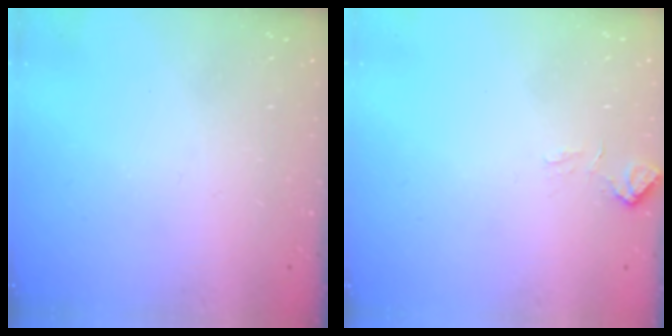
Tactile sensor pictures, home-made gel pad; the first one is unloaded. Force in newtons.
{"total": 2.3, "press": 2.2, "slide": 0.6}